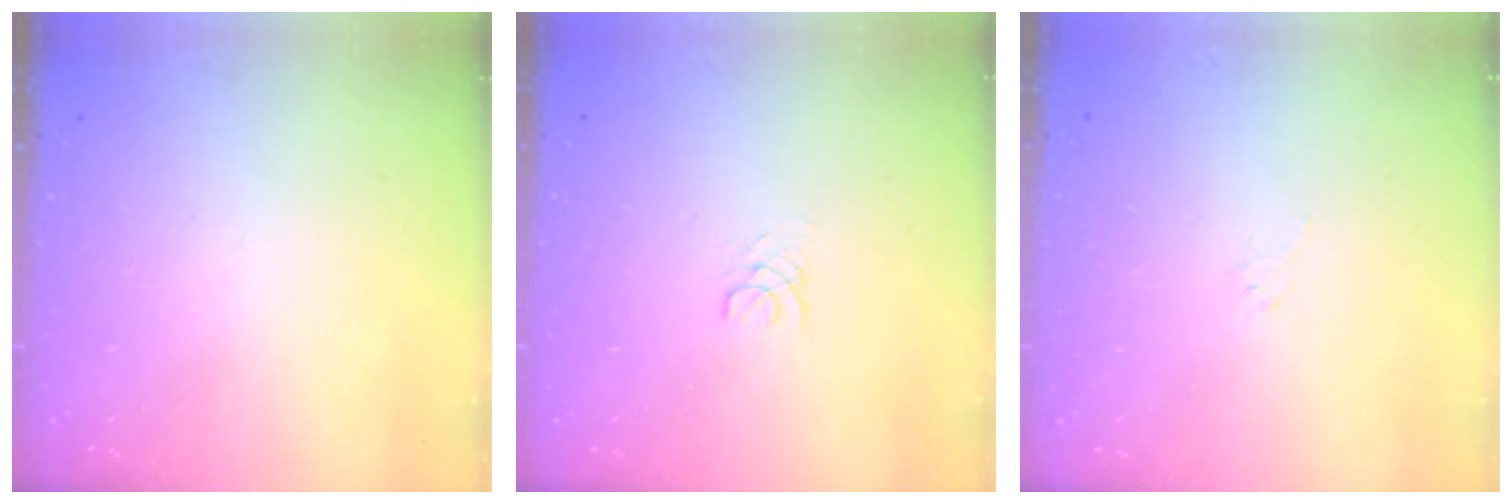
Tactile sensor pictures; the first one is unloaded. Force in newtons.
{"total": 1.0, "press": 1.0, "slide": 0.1}
{"total": 4.3, "press": 4.2, "slide": 0.9}